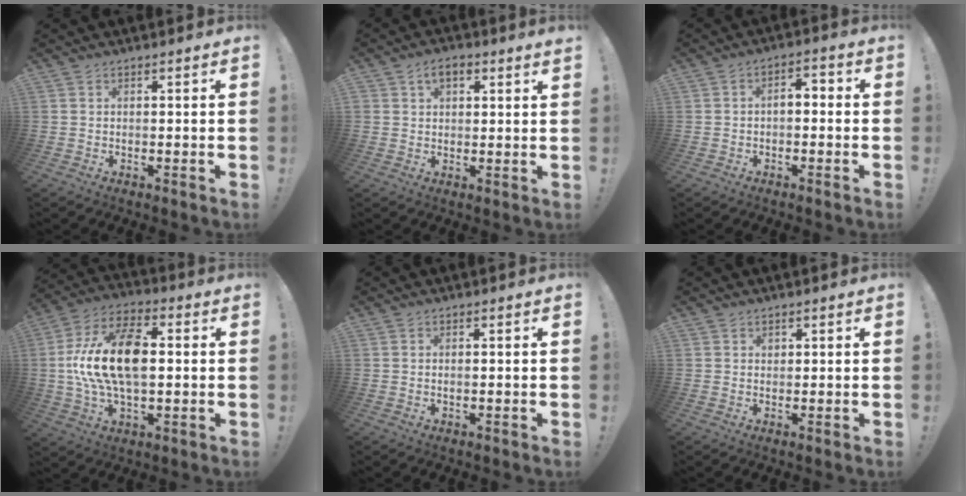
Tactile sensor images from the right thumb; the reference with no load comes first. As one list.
[{"total": 4.3, "force": [2.1, 2.5, 2.8], "torque": [-0.051, 0.003, 0.040]}, {"total": 3.8, "force": [-1.5, 2.3, 2.7], "torque": [-0.038, 0.008, -0.029]}, {"total": 19.5, "force": [0.5, 11.3, 15.9], "torque": [-0.300, 0.009, 0.007]}, {"total": 0.8, "force": [-0.2, 0.2, 0.8], "torque": [-0.016, 0.001, -0.003]}, {"total": 0.5, "force": [0.4, 0.3, 0.0], "torque": [0.007, -0.002, 0.006]}]